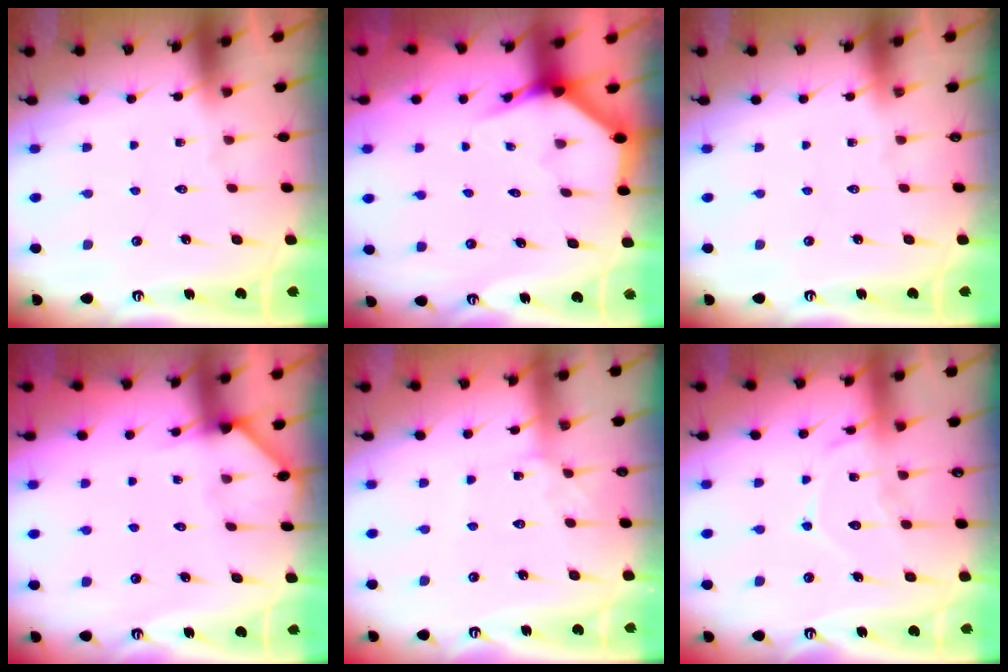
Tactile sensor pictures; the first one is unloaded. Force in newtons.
{"total": 3.8, "press": 3.8, "slide": 0.2}
{"total": 0.0}
{"total": 3.5, "press": 3.5, "slide": 0.3}
{"total": 3.2, "press": 3.2, "slide": 0.2}
{"total": 12.4, "press": 12.4, "slide": 1.2}